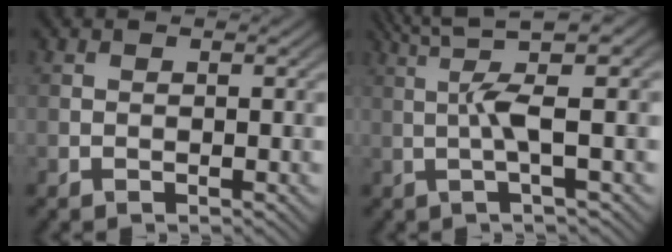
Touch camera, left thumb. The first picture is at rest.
{"total": 6.7, "force": [1.5, 0.6, 6.5], "torque": [-0.130, 0.019, 0.026]}